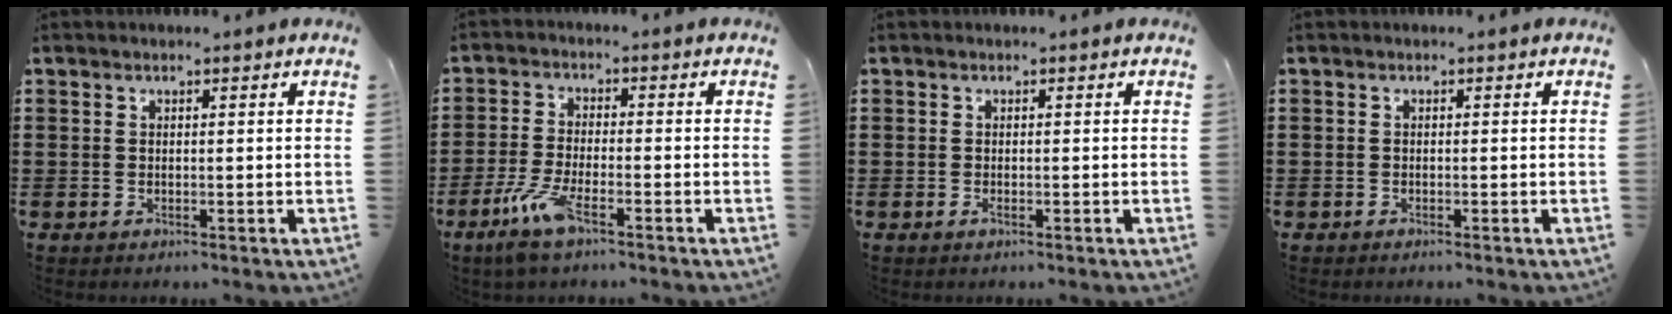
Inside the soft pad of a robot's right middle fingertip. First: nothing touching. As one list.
[{"total": 6.2, "force": [-3.6, 1.5, 4.9], "torque": [-0.119, -0.014, -0.071]}, {"total": 0.7, "force": [-0.3, 0.1, 0.6], "torque": [-0.012, -0.004, -0.004]}, {"total": 0.7, "force": [-0.6, 0.1, 0.0], "torque": [-0.001, -0.001, -0.013]}]